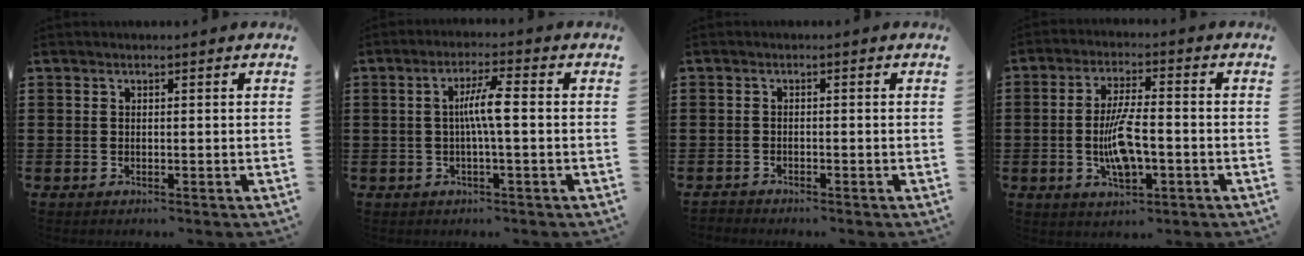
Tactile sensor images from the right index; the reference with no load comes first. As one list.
[{"total": 5.2, "force": [-0.2, -0.1, 5.2], "torque": [-0.097, -0.002, -0.010]}, {"total": 1.2, "force": [-1.1, 0.3, -0.2], "torque": [0.000, 0.004, -0.027]}, {"total": 8.0, "force": [-1.7, 2.4, 7.4], "torque": [-0.153, -0.004, -0.036]}]